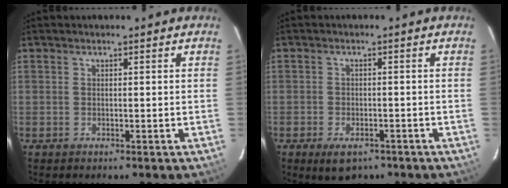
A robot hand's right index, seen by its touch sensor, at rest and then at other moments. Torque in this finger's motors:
{"motor_torque": [0.63, -0.52, 0.06, 0.00]}